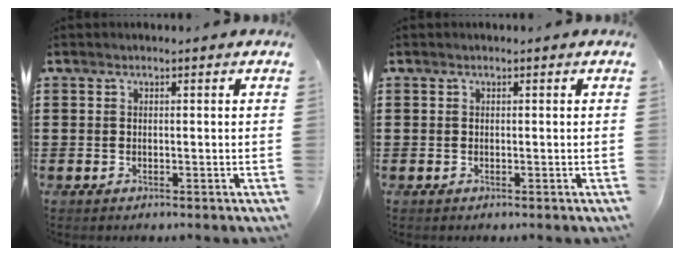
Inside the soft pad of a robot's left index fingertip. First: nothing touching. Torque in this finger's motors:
{"motor_torque": [-0.02, 0.00, 0.00, 0.00]}